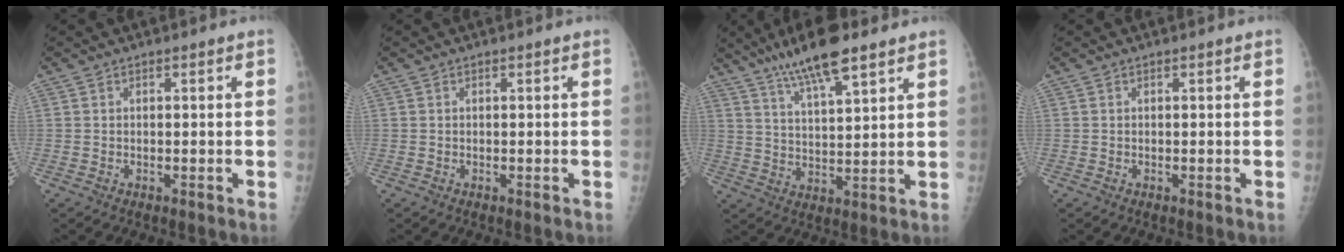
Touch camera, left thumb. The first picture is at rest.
{"total": 0.0}
{"total": 12.3, "force": [8.3, 2.9, 8.6], "torque": [-0.140, -0.030, 0.146]}
{"total": 0.0}